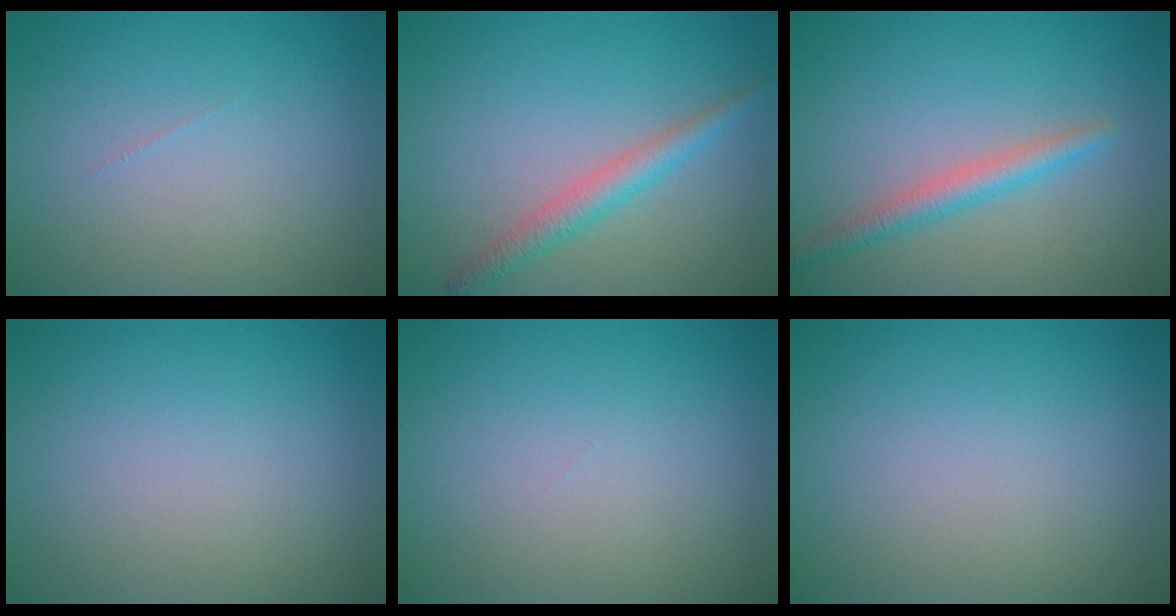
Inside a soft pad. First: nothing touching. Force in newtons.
{"total": 2.7, "press": 2.7, "slide": 0.2}
{"total": 2.5, "press": 2.5, "slide": 0.1}
{"total": 0.0}
{"total": 0.0}
{"total": 0.0}